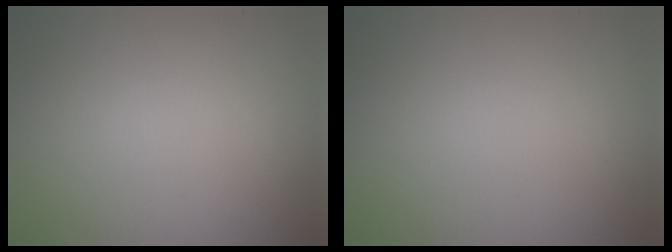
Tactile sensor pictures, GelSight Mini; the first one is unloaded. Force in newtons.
{"total": 0.0}